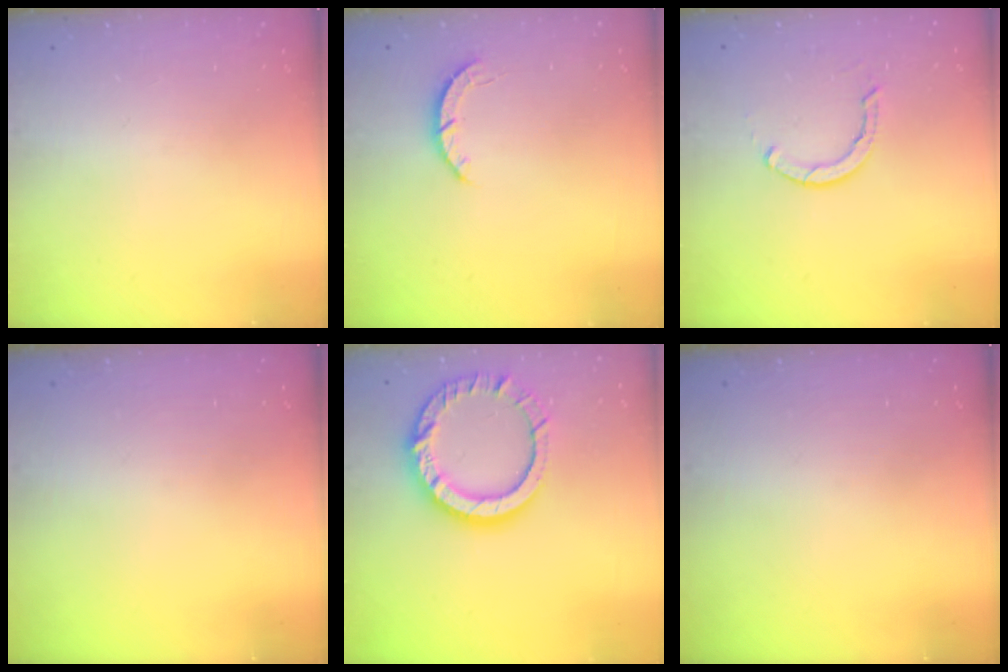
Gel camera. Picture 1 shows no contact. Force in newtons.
{"total": 2.8, "press": 2.8, "slide": 0.4}
{"total": 2.3, "press": 2.3, "slide": 0.1}
{"total": 0.0}
{"total": 15.1, "press": 15.0, "slide": 1.5}
{"total": 0.0}